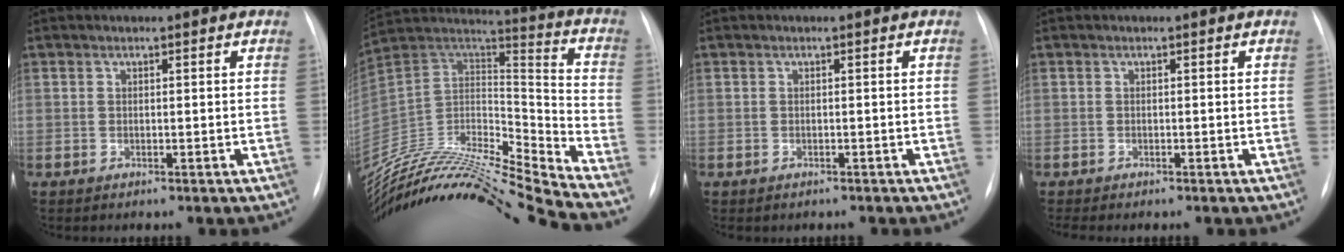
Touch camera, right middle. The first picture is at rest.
{"total": 27.1, "force": [-25.2, -0.4, 10.0], "torque": [-0.204, -0.005, -0.429]}
{"total": 0.7, "force": [-0.5, 0.5, 0.1], "torque": [-0.008, 0.000, -0.005]}
{"total": 1.9, "force": [-1.6, 0.4, 0.9], "torque": [-0.011, -0.005, -0.016]}